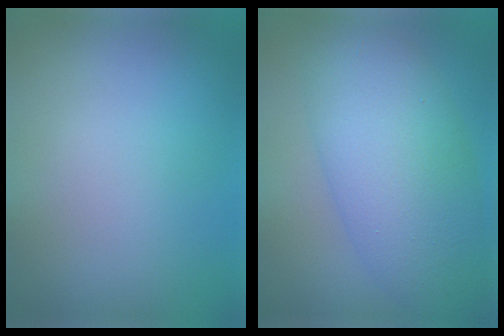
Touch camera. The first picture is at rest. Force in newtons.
{"total": 9.3, "press": 9.3, "slide": 0.2}